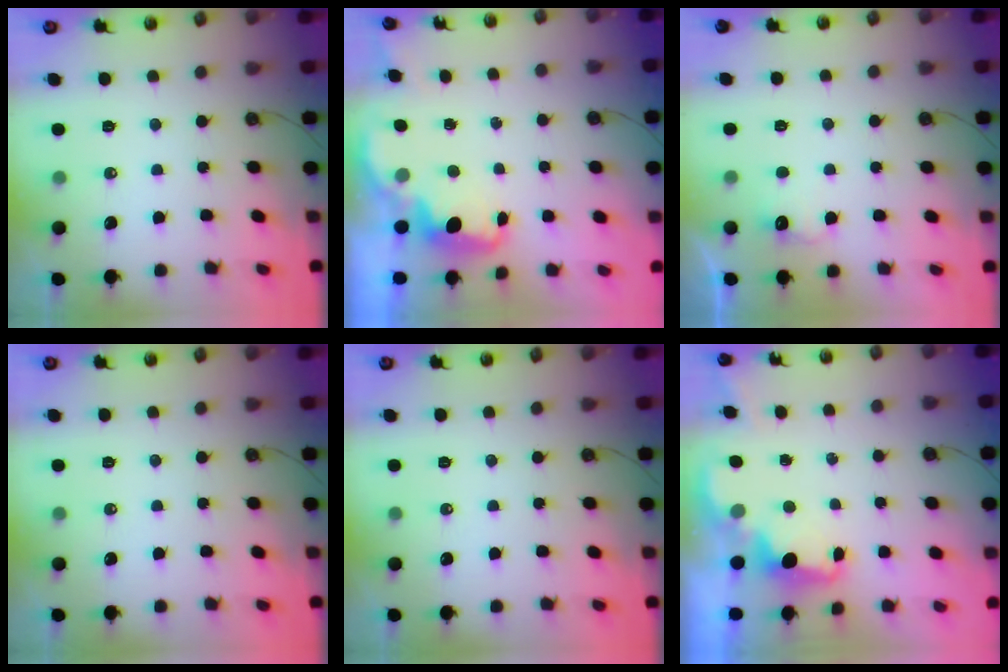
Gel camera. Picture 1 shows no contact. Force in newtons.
{"total": 2.3, "press": 2.3, "slide": 0.5}
{"total": 5.7, "press": 5.5, "slide": 1.2}
{"total": 0.0}
{"total": 0.0}
{"total": 1.4, "press": 1.3, "slide": 0.6}